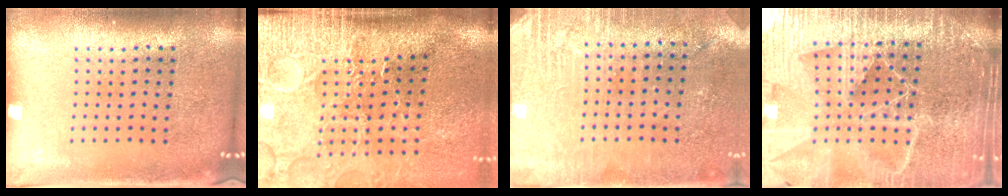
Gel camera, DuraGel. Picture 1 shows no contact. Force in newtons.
{"total": 4.7, "press": 3.9, "slide": 2.6}
{"total": 2.9, "press": 2.7, "slide": 1.1}
{"total": 6.5, "press": 5.5, "slide": 3.3}